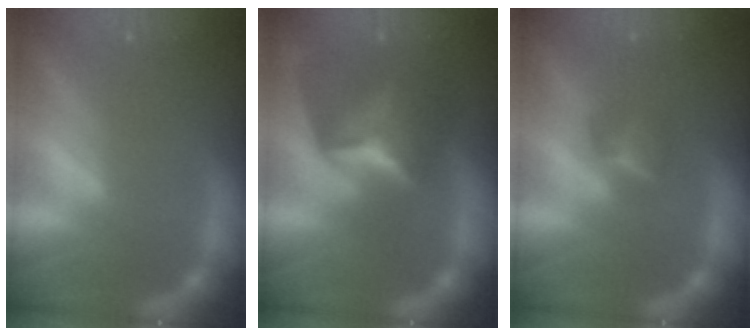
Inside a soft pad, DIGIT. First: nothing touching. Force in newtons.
{"total": 7.4}
{"total": 2.4}